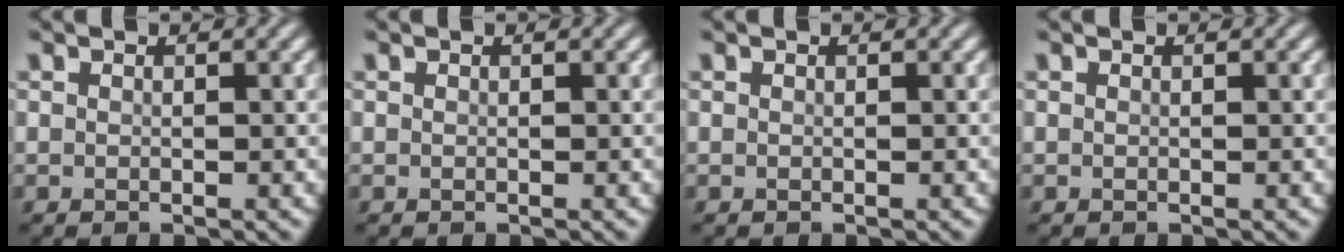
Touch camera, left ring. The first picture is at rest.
{"total": 0.0}
{"total": 0.0}
{"total": 0.0}